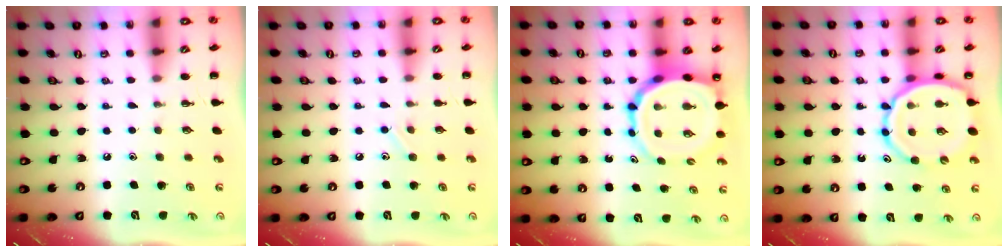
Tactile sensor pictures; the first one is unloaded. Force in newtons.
{"total": 6.1, "press": 5.8, "slide": 1.9}
{"total": 11.5, "press": 10.9, "slide": 3.6}
{"total": 12.2, "press": 11.9, "slide": 2.7}